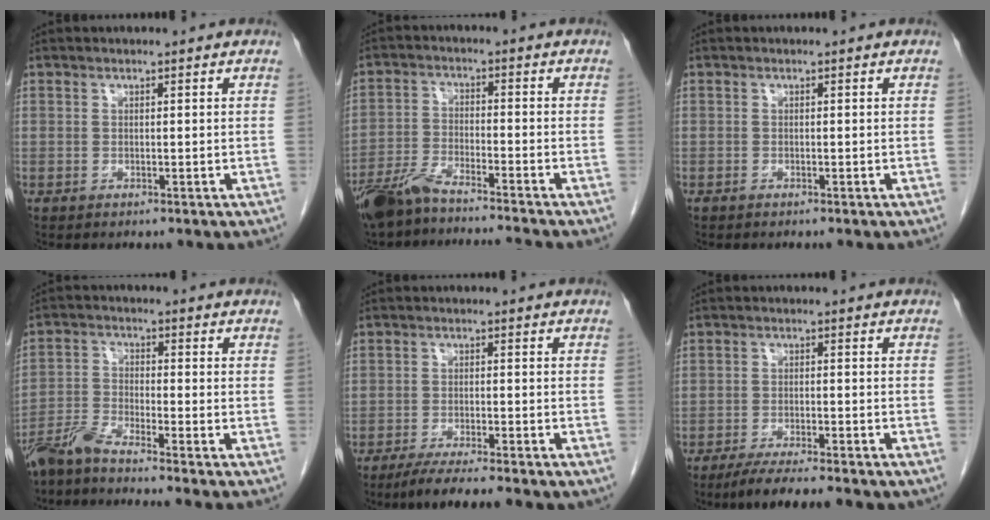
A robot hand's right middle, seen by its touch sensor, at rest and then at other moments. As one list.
[{"total": 9.8, "force": [-8.8, -0.4, 4.2], "torque": [-0.076, -0.013, -0.155]}, {"total": 0.0}, {"total": 5.6, "force": [-5.1, -1.6, 1.8], "torque": [-0.047, -0.018, -0.101]}, {"total": 6.5, "force": [-5.0, 0.0, 4.1], "torque": [-0.064, -0.015, -0.078]}, {"total": 7.9, "force": [-6.2, 0.7, 4.7], "torque": [-0.070, -0.015, -0.092]}]